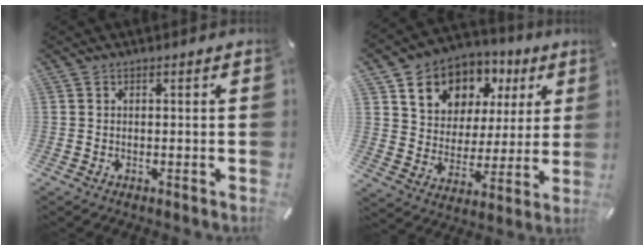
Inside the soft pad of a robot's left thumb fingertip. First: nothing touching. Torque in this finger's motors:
{"motor_torque": [2.51, 2.51, 1.39, -1.38, 0.16]}